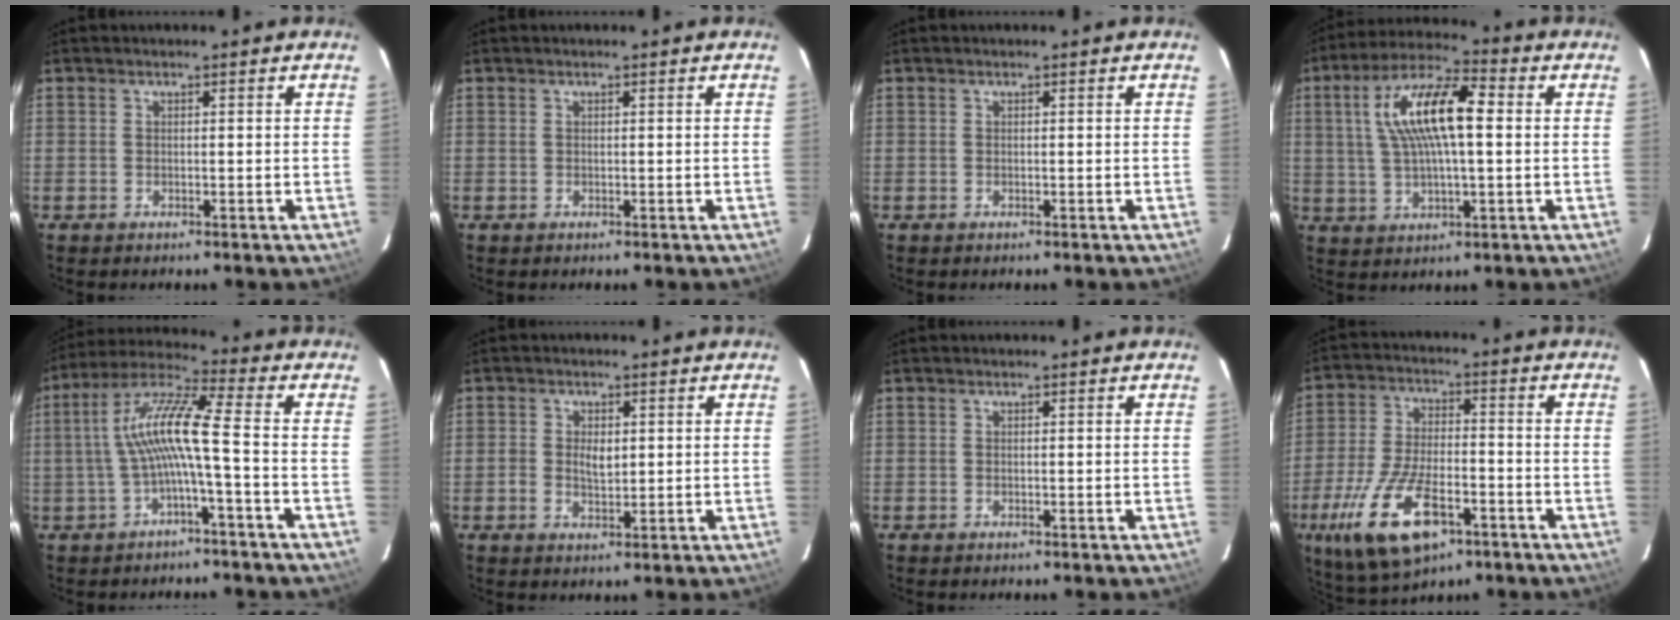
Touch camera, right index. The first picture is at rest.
{"total": 0.0}
{"total": 0.0}
{"total": 14.0, "force": [2.4, 4.3, 13.1], "torque": [-0.248, 0.023, 0.041]}
{"total": 10.1, "force": [-1.8, -0.1, 10.0], "torque": [-0.211, 0.019, -0.032]}
{"total": 3.2, "force": [0.2, 1.9, 2.5], "torque": [-0.047, 0.001, 0.003]}
{"total": 0.0}
{"total": 16.5, "force": [-8.1, 7.0, 12.6], "torque": [-0.269, -0.032, -0.144]}